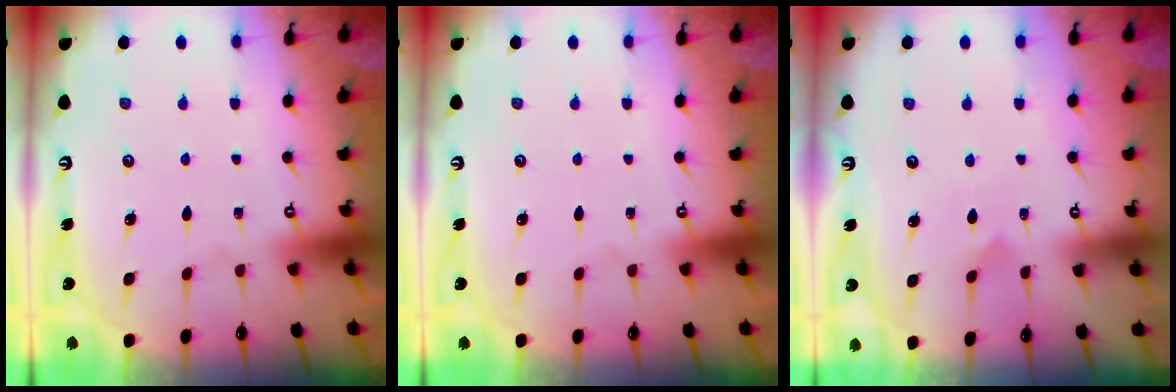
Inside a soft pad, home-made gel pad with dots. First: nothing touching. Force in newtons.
{"total": 0.0}
{"total": 4.4, "press": 4.4, "slide": 0.4}